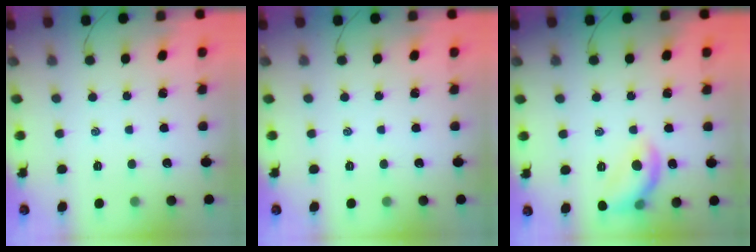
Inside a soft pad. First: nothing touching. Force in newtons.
{"total": 0.0}
{"total": 10.9, "press": 10.9, "slide": 0.4}